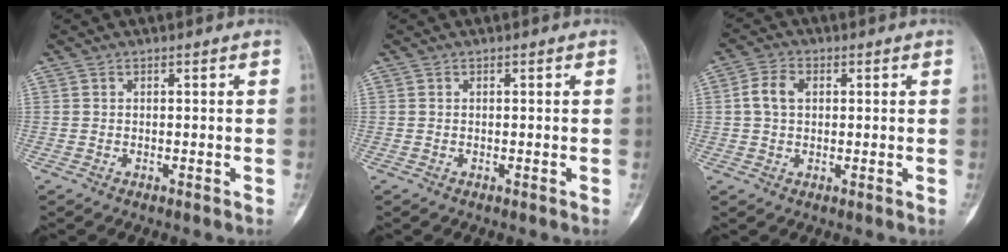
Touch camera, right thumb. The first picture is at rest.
{"total": 0.0}
{"total": 4.8, "force": [0.8, 3.4, 3.3], "torque": [-0.063, 0.011, 0.011]}